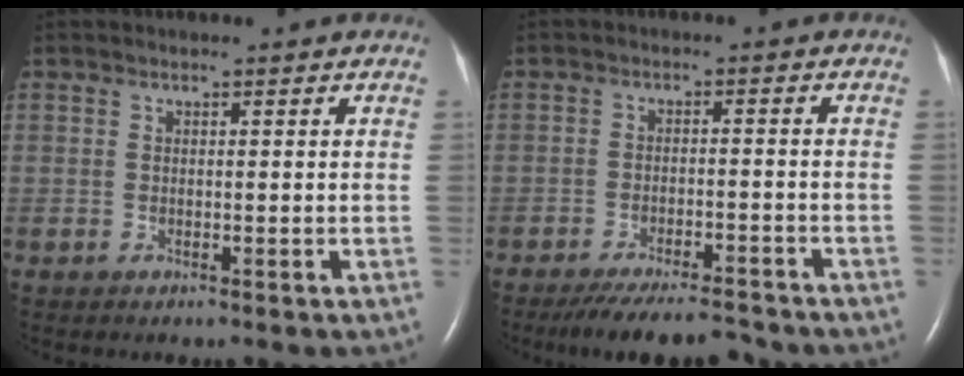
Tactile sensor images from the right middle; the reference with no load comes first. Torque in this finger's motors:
{"motor_torque": [0.11, -0.12, 0.09, 0.07]}